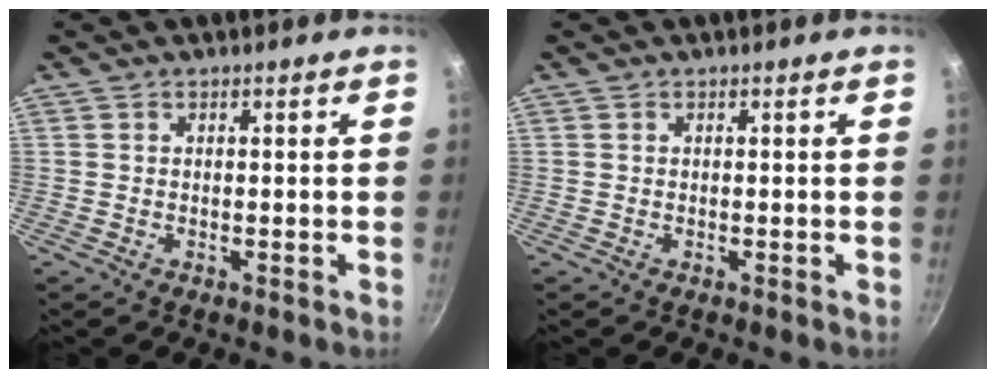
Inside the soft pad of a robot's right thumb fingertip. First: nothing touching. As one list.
[{"total": 0.0}]